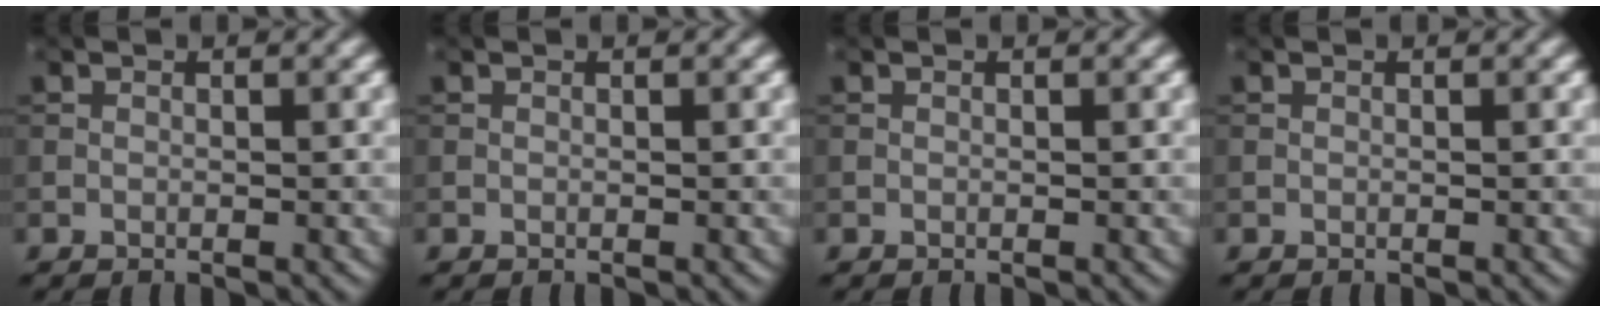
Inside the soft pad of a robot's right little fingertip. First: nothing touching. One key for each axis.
{"total": 0.0}
{"total": 0.0}
{"total": 0.0}